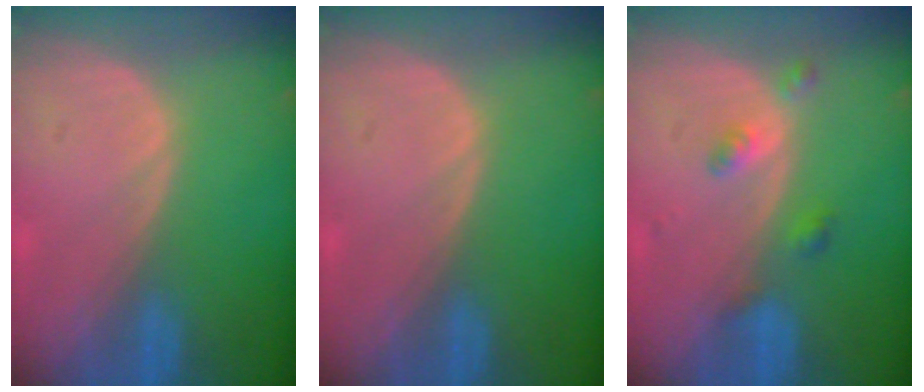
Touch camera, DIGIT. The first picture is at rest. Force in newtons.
{"total": 0.0}
{"total": 3.1, "press": 3.1, "slide": 0.2}